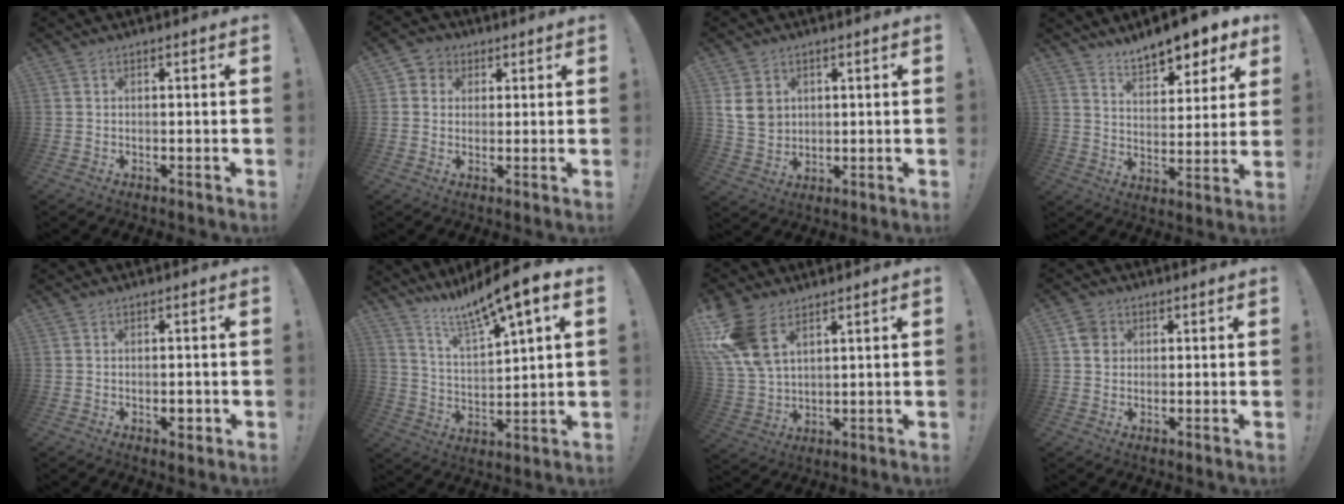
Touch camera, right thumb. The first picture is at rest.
{"total": 4.3, "force": [0.8, 4.1, 1.1], "torque": [-0.019, 0.002, 0.016]}
{"total": 7.4, "force": [2.4, 6.1, 3.4], "torque": [-0.058, -0.002, 0.050]}
{"total": 10.3, "force": [8.5, 3.6, 4.6], "torque": [-0.068, -0.063, 0.150]}
{"total": 2.2, "force": [-0.9, 1.3, 1.5], "torque": [-0.021, 0.005, -0.013]}
{"total": 11.4, "force": [9.5, 0.4, 6.4], "torque": [-0.120, -0.076, 0.153]}
{"total": 12.4, "force": [6.7, 6.9, 7.8], "torque": [-0.151, -0.027, 0.132]}
{"total": 4.5, "force": [1.2, 4.0, 1.8], "torque": [-0.021, 0.005, 0.024]}